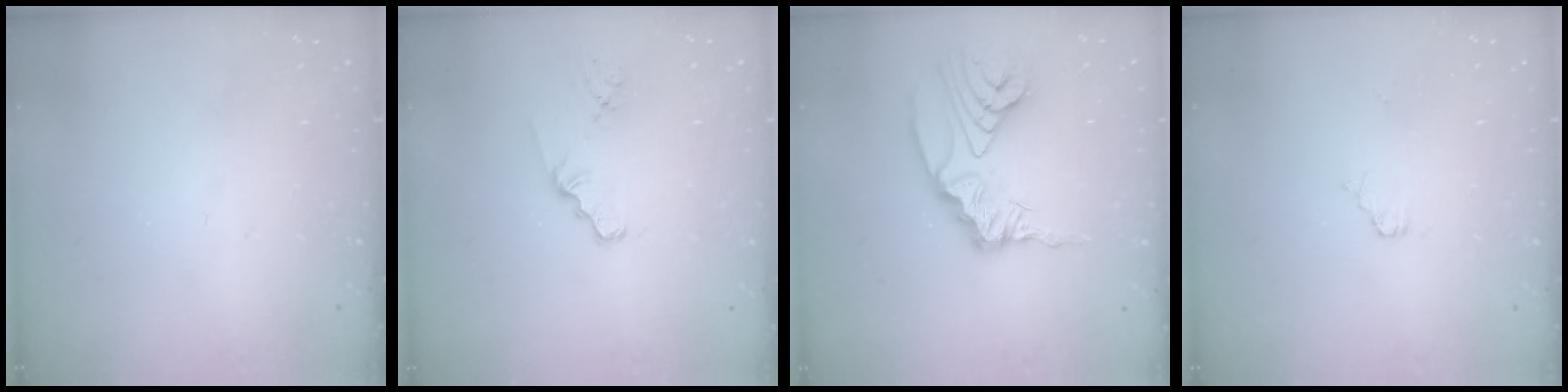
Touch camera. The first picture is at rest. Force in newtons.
{"total": 1.8, "press": 1.8, "slide": 0.2}
{"total": 14.9, "press": 14.8, "slide": 1.9}
{"total": 2.0, "press": 2.0, "slide": 0.2}